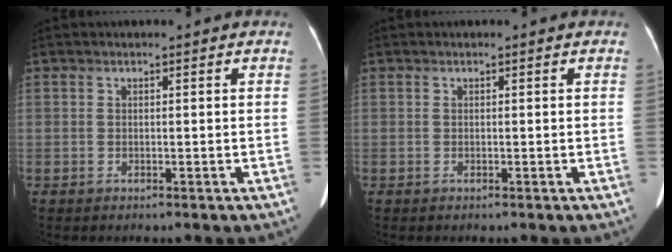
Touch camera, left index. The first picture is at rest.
{"total": 0.0}